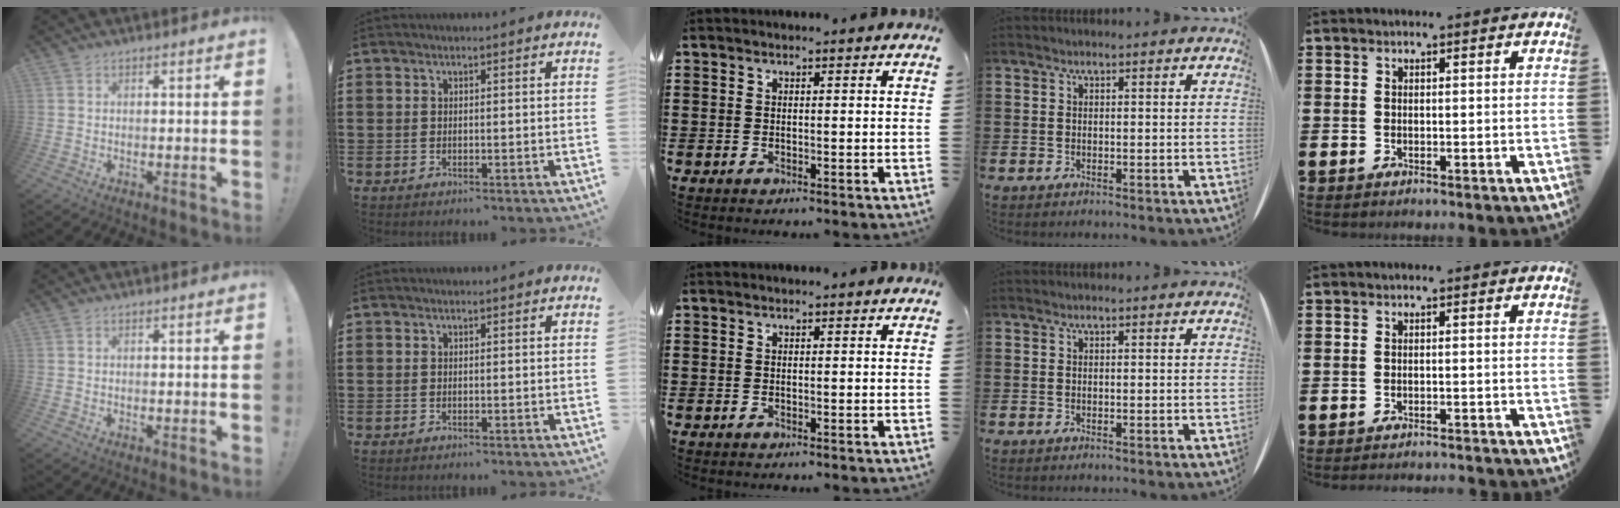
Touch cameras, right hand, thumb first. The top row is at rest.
{"little": {"total": 1.1, "force": [-1.1, -0.1, 0.0], "torque": [-0.002, 0.002, -0.023]}}